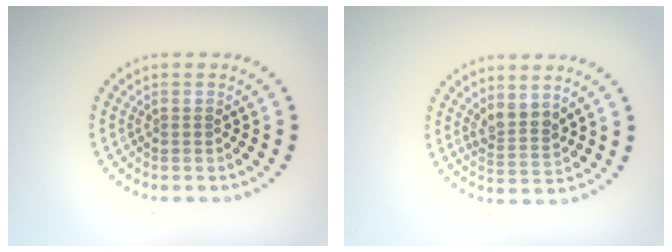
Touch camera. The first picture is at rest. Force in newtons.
{"total": 2.2, "press": 1.8, "slide": 1.2}